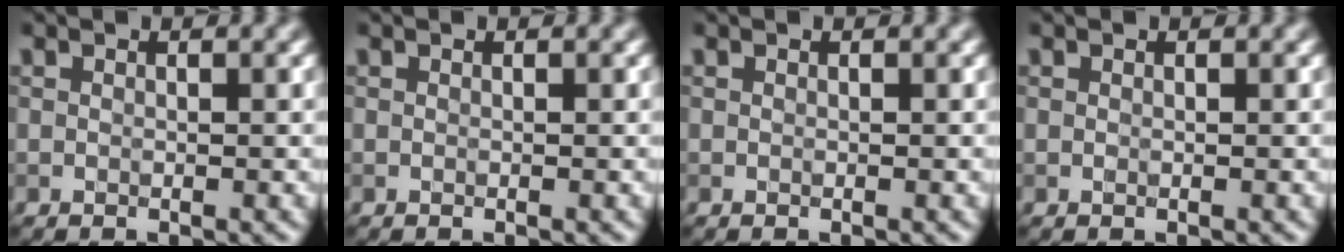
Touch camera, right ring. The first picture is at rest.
{"total": 0.0}
{"total": 0.0}
{"total": 0.0}